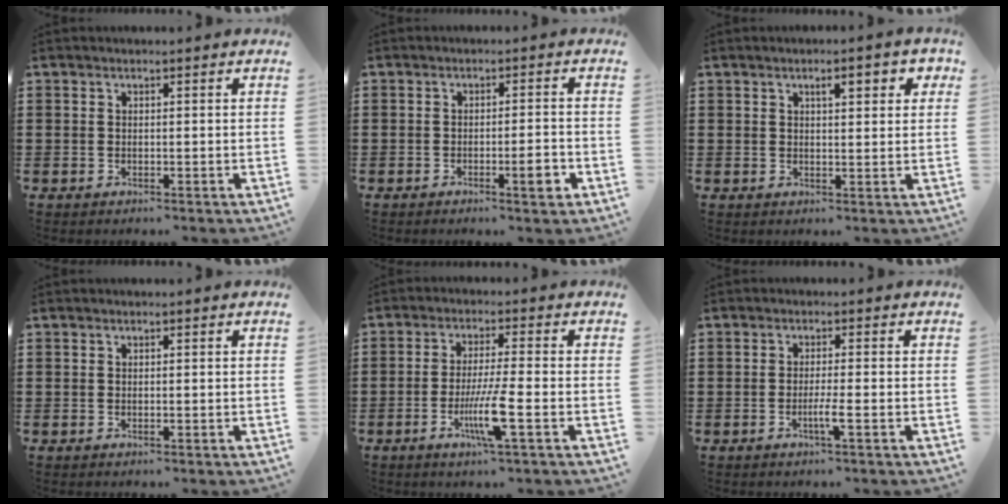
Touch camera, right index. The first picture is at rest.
{"total": 3.9, "force": [-1.7, 0.5, 3.4], "torque": [-0.054, -0.002, -0.030]}
{"total": 3.2, "force": [1.3, 1.0, 2.8], "torque": [-0.043, 0.000, 0.015]}
{"total": 0.0}
{"total": 7.6, "force": [-2.7, 0.2, 7.0], "torque": [-0.143, -0.022, -0.053]}
{"total": 3.0, "force": [-1.2, 0.0, 2.7], "torque": [-0.046, -0.004, -0.023]}